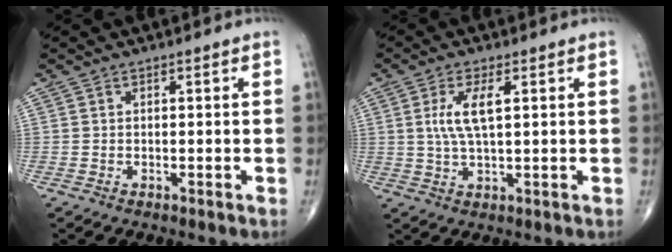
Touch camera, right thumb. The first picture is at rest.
{"total": 6.1, "force": [1.4, 2.0, 5.6], "torque": [-0.122, -0.003, 0.031]}